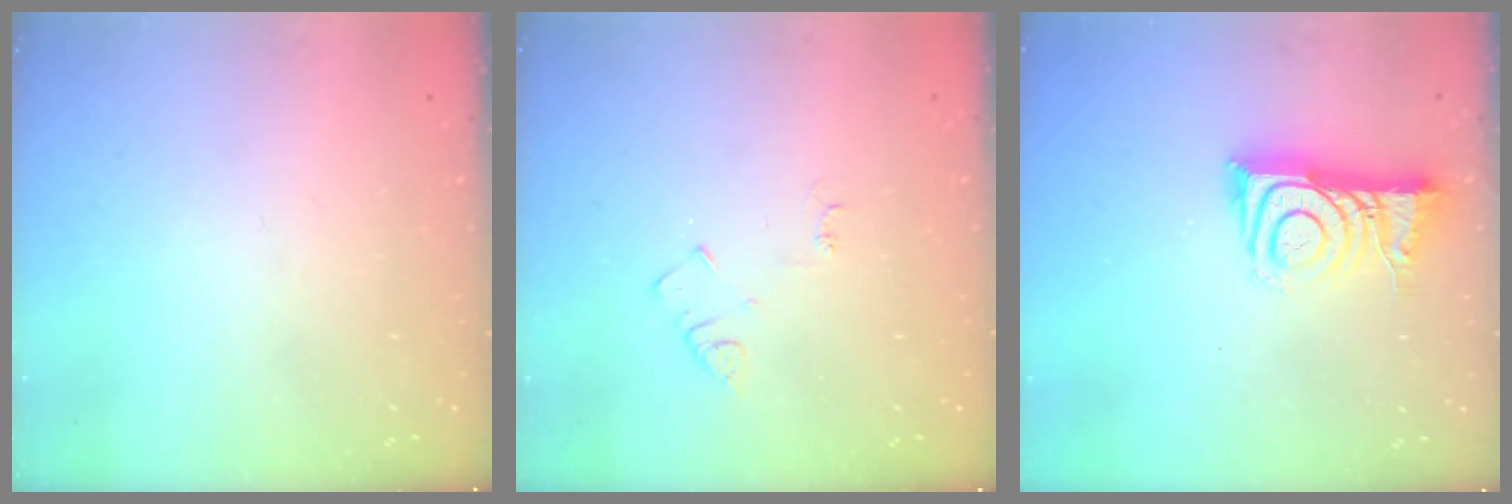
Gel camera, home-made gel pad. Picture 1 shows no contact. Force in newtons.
{"total": 4.8, "press": 4.8, "slide": 0.8}
{"total": 8.5, "press": 8.5, "slide": 0.7}